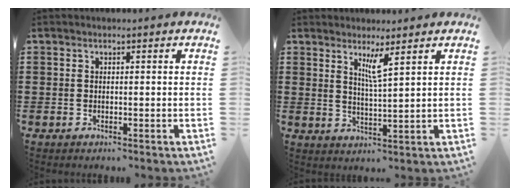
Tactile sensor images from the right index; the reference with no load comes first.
{"total": 3.5, "force": [2.3, -0.1, 2.7], "torque": [-0.051, -0.005, 0.037]}